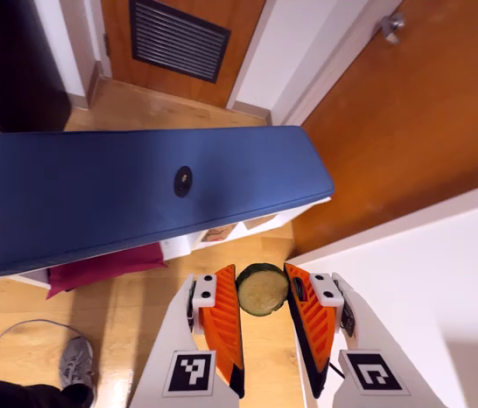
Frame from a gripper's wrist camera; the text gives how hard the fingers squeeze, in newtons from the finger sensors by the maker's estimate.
{"total": 11.1, "left": 11.7, "right": 10.5}